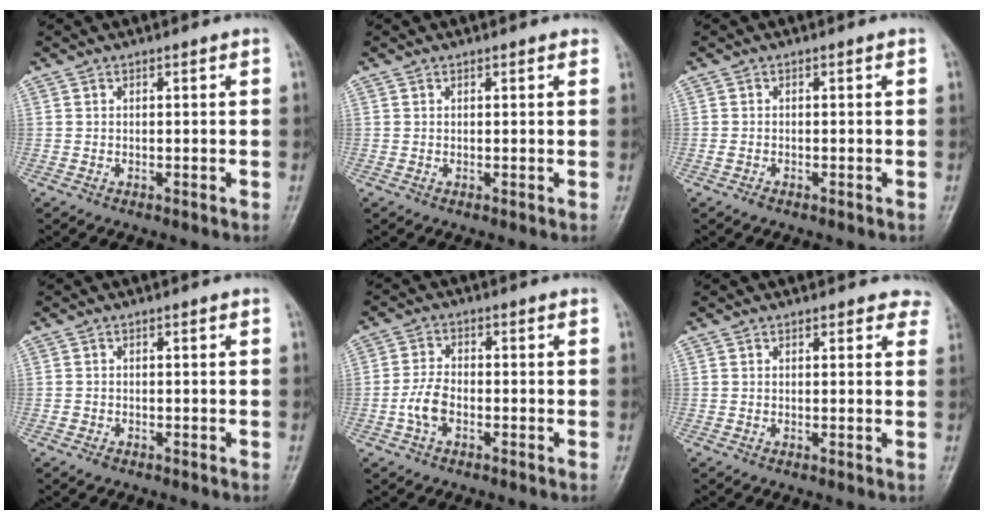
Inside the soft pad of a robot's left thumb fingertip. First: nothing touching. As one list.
[{"total": 0.9, "force": [0.6, 0.4, 0.5], "torque": [-0.007, -0.002, 0.004]}, {"total": 0.8, "force": [-0.7, 0.3, 0.3], "torque": [-0.010, 0.002, -0.014]}, {"total": 1.1, "force": [-0.8, 0.7, 0.3], "torque": [-0.001, 0.003, -0.015]}, {"total": 4.6, "force": [-1.7, 2.6, 3.3], "torque": [-0.066, 0.013, -0.038]}, {"total": 3.4, "force": [2.9, 1.7, 0.8], "torque": [0.026, -0.009, 0.015]}]